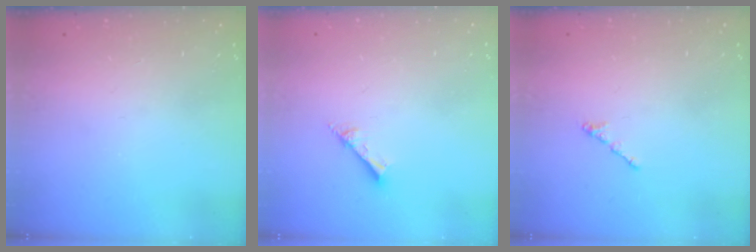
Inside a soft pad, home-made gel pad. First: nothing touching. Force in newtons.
{"total": 2.8, "press": 2.7, "slide": 0.4}
{"total": 0.5, "press": 0.4, "slide": 0.3}